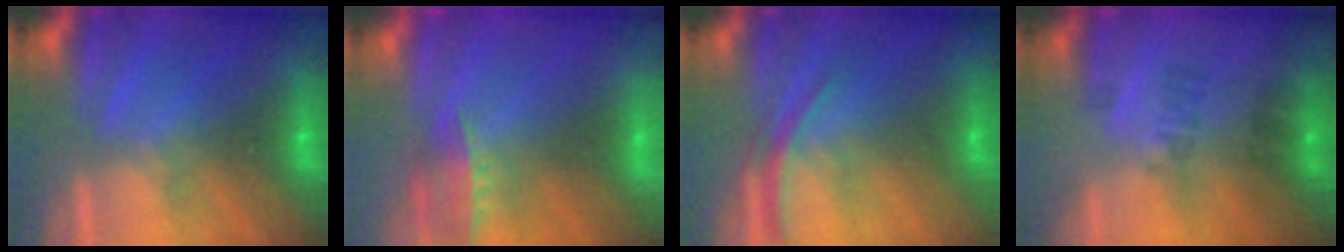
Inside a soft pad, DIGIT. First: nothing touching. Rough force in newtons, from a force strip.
{"total": 8.1}
{"total": 2.8}
{"total": 2.3}